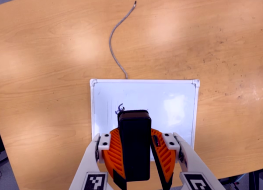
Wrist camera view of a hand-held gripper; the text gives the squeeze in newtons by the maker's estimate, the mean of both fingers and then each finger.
{"total": 9.1, "left": 9.3, "right": 8.9}